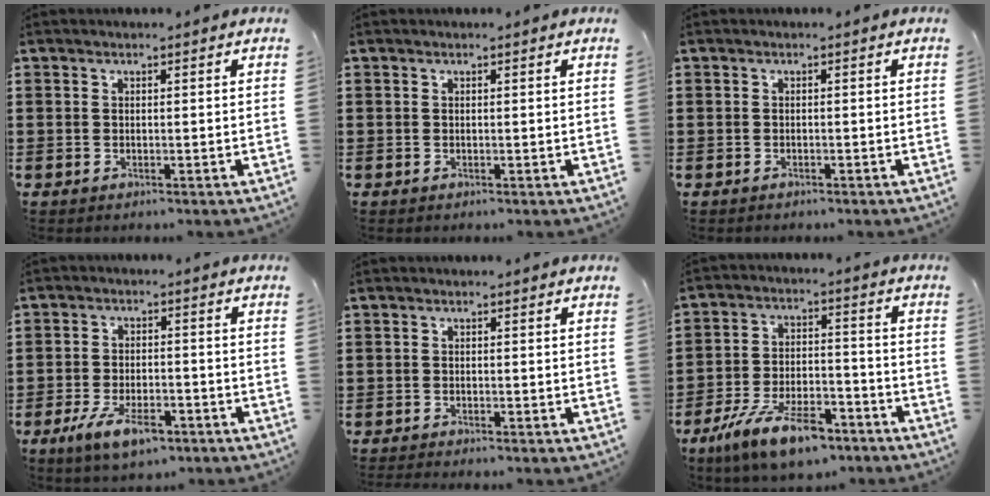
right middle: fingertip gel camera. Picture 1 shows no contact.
{"total": 0.0}
{"total": 0.8, "force": [-0.5, 0.5, -0.1], "torque": [0.001, 0.003, -0.013]}
{"total": 6.2, "force": [-3.9, 2.5, 4.1], "torque": [-0.084, 0.004, -0.072]}
{"total": 0.8, "force": [-0.8, 0.0, 0.0], "torque": [-0.001, -0.001, -0.016]}
{"total": 11.1, "force": [-8.4, 3.2, 6.6], "torque": [-0.132, 0.022, -0.161]}